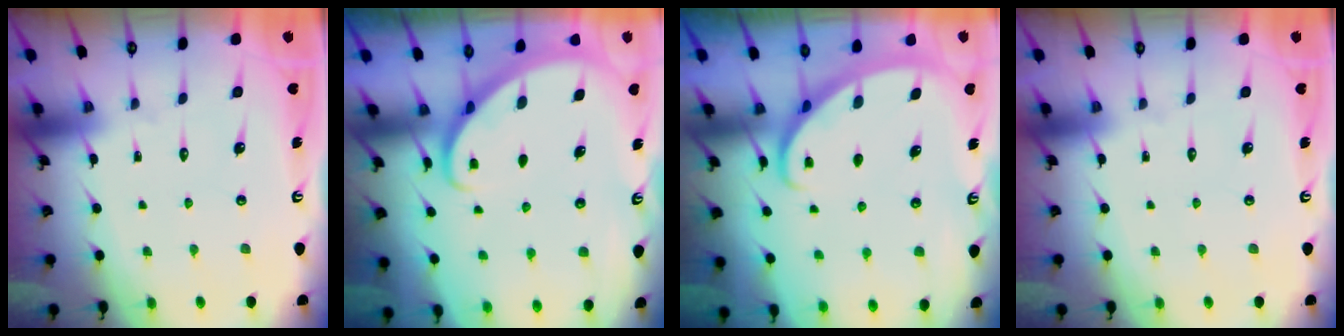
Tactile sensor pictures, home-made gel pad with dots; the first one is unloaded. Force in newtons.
{"total": 2.8, "press": 2.8, "slide": 0.2}
{"total": 3.0, "press": 3.0, "slide": 0.1}
{"total": 0.0}